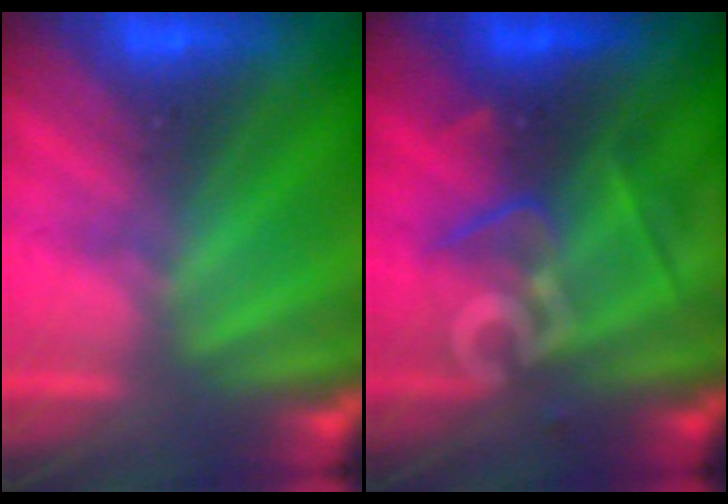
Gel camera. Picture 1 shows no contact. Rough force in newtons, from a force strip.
{"total": 2.6}